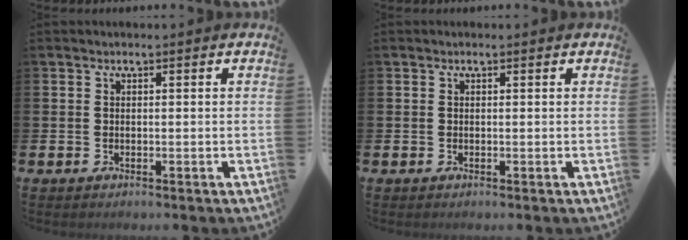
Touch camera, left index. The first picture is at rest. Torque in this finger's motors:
{"motor_torque": [0.06, 0.03, -0.16, -0.01]}